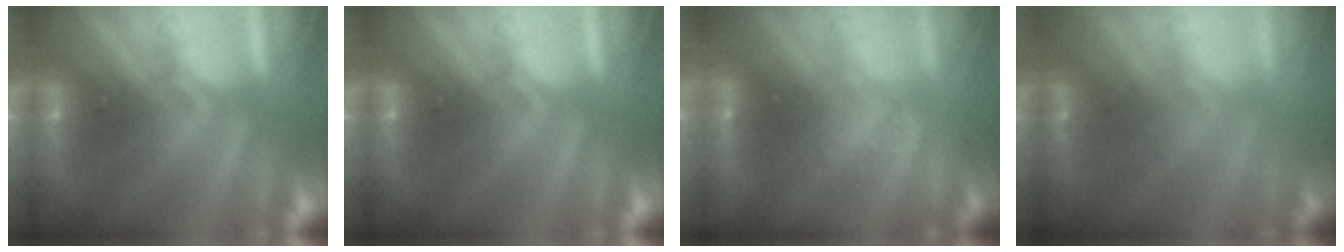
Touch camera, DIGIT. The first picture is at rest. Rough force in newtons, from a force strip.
{"total": 0.0}
{"total": 1.1}
{"total": 1.8}